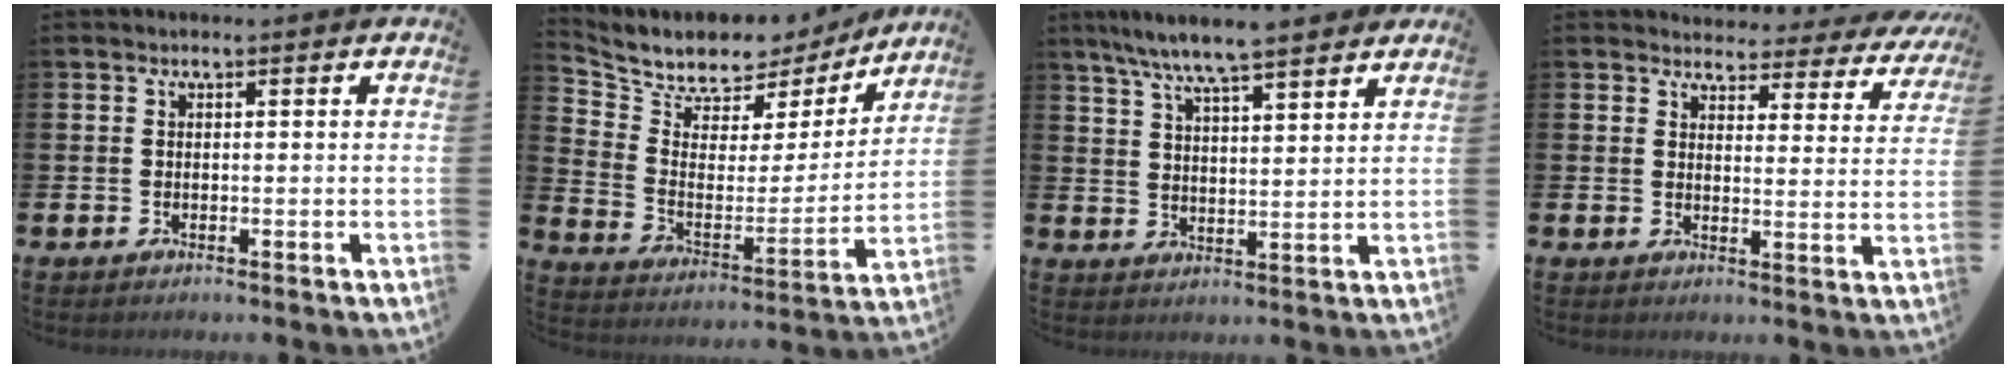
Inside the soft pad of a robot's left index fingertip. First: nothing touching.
{"total": 7.6, "force": [6.9, 3.2, 0.5], "torque": [-0.061, -0.052, 0.121]}
{"total": 7.4, "force": [6.9, 0.4, 2.6], "torque": [-0.074, -0.027, 0.124]}
{"total": 3.5, "force": [3.3, 1.2, 0.2], "torque": [-0.009, -0.031, 0.053]}